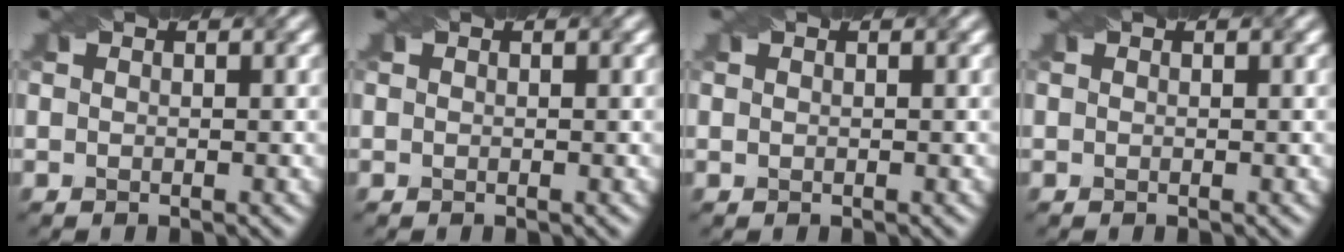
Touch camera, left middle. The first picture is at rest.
{"total": 0.0}
{"total": 0.0}
{"total": 0.0}